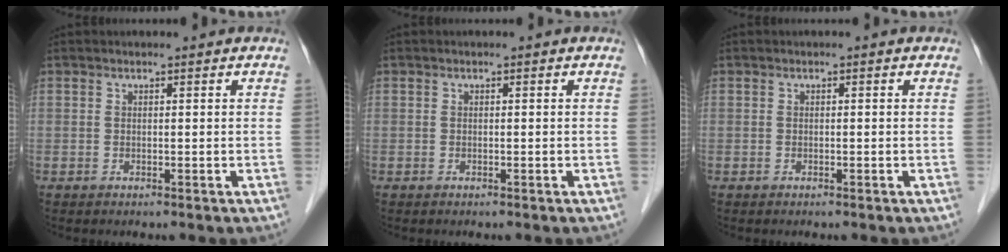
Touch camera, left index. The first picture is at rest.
{"total": 0.0}
{"total": 0.0}